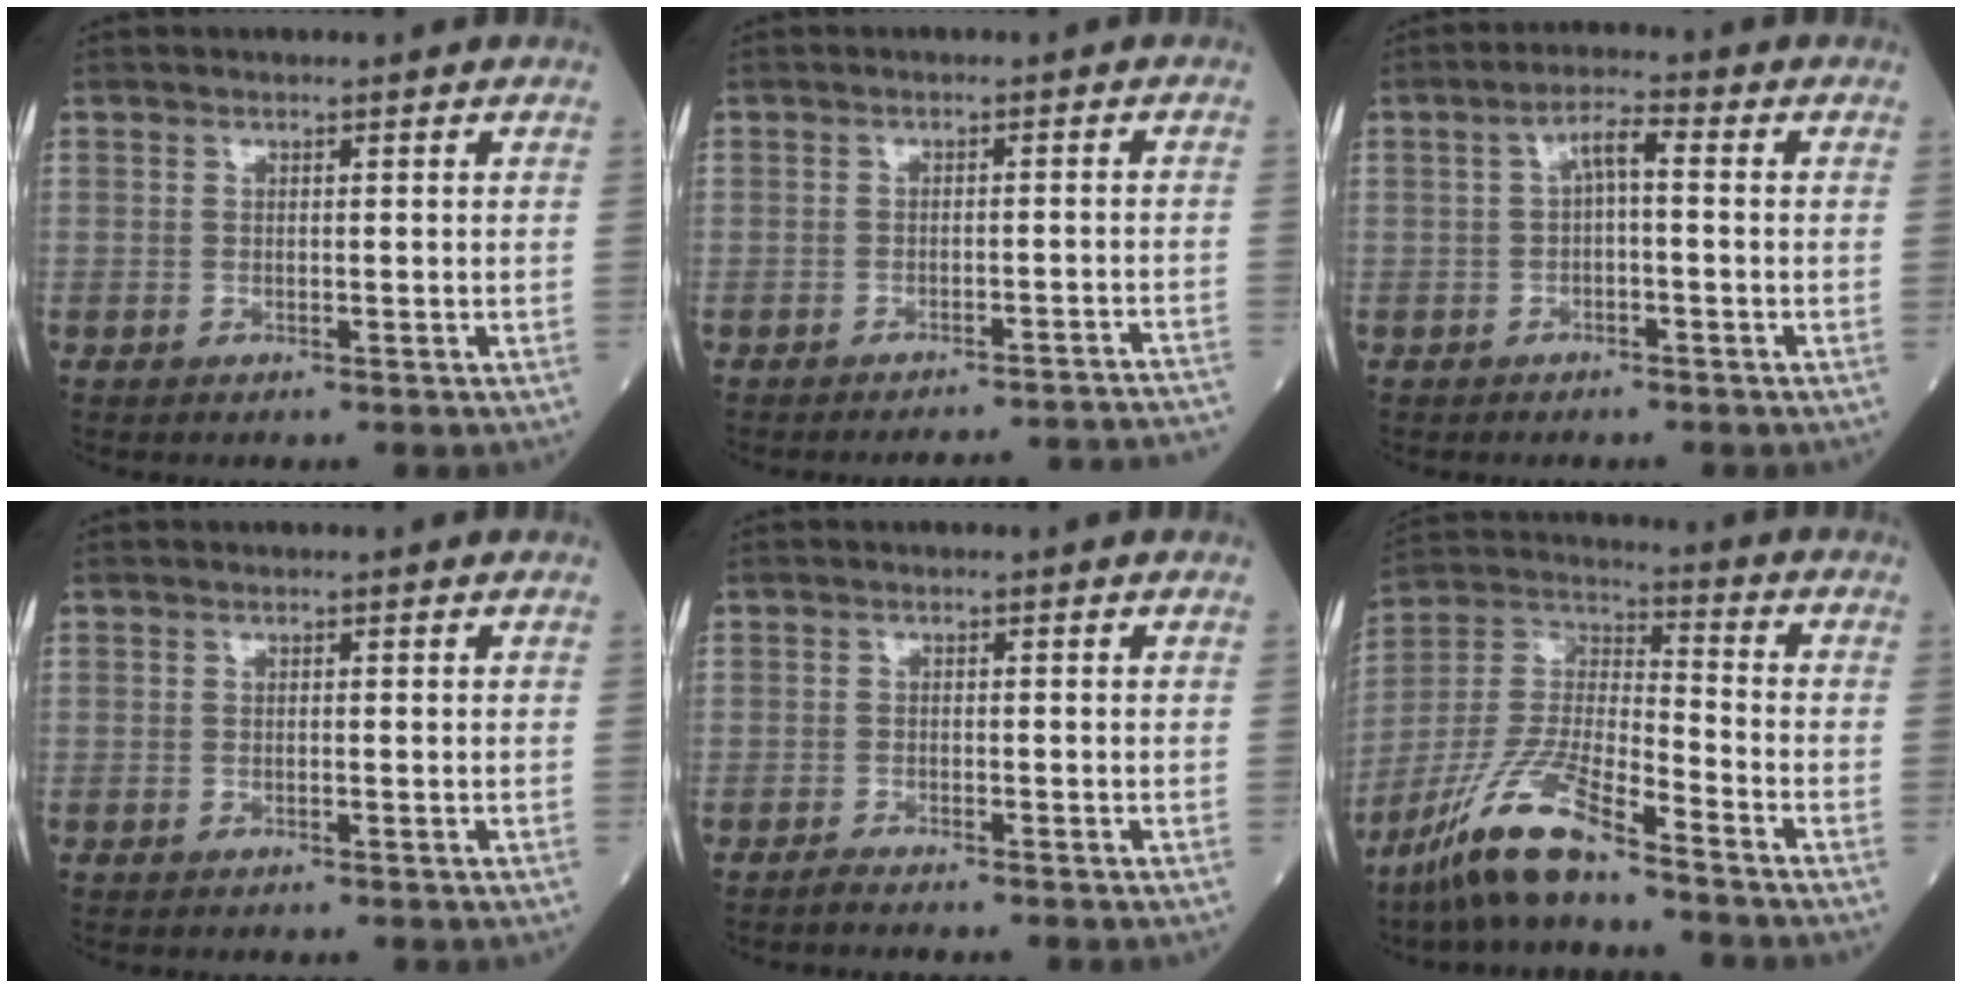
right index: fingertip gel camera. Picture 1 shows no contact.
{"total": 15.0, "force": [-14.7, -0.9, 2.6], "torque": [-0.007, -0.006, -0.166]}
{"total": 3.7, "force": [0.0, 0.9, 3.6], "torque": [-0.061, 0.017, -0.002]}
{"total": 0.0}
{"total": 1.3, "force": [-1.2, -0.3, 0.4], "torque": [-0.014, -0.002, -0.023]}
{"total": 12.7, "force": [-9.5, 1.4, 8.3], "torque": [-0.185, -0.011, -0.185]}